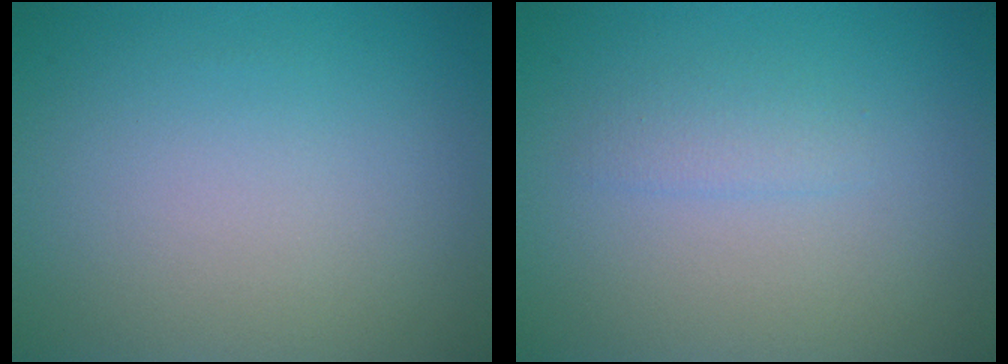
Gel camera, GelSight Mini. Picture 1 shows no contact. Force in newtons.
{"total": 1.2, "press": 1.2, "slide": 0.1}